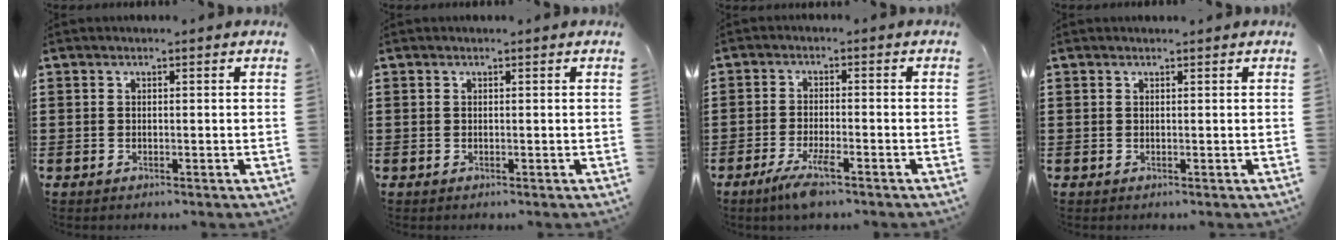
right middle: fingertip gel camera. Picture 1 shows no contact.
{"total": 0.0}
{"total": 4.4, "force": [-2.7, 0.4, 3.4], "torque": [-0.075, -0.010, -0.050]}
{"total": 0.0}